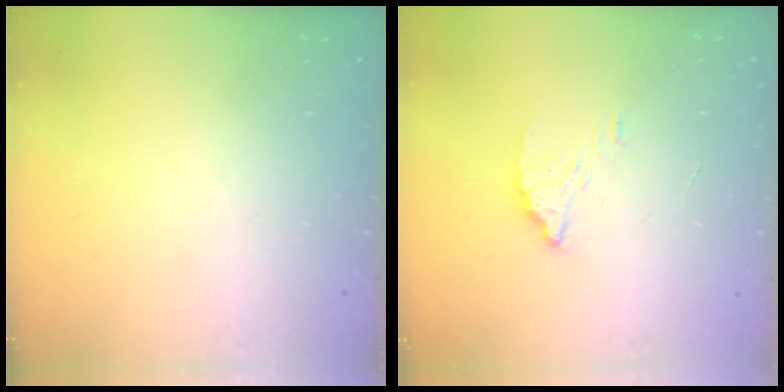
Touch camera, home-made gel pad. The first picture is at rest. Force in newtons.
{"total": 2.7, "press": 2.7, "slide": 0.1}